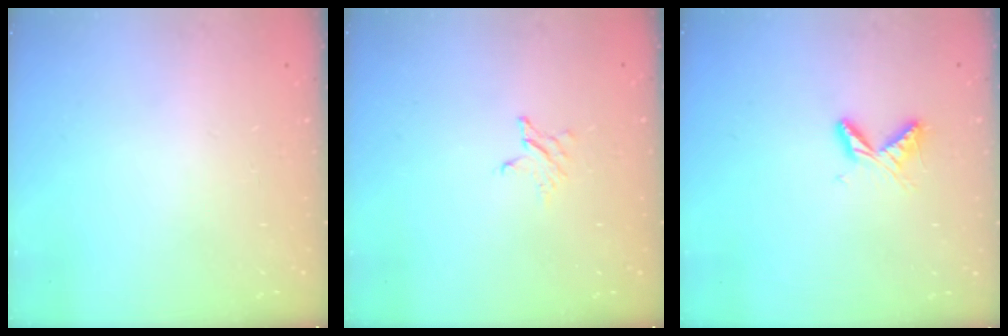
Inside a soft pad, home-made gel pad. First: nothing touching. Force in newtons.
{"total": 2.5, "press": 2.5, "slide": 0.2}
{"total": 6.3, "press": 6.2, "slide": 0.7}